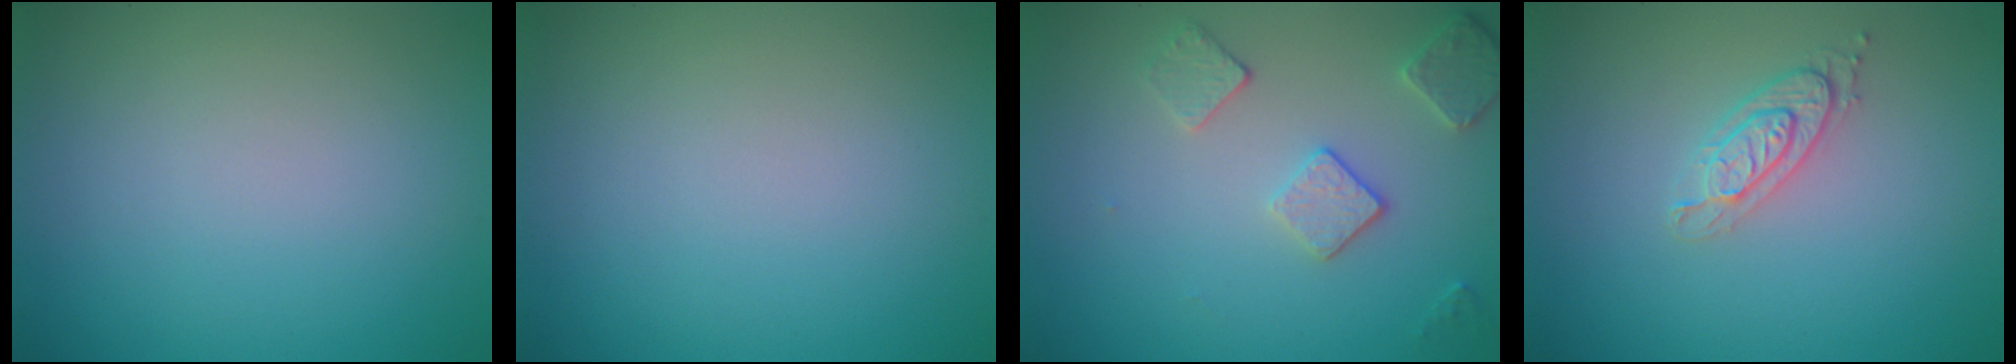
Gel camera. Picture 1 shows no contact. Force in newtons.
{"total": 0.0}
{"total": 2.6, "press": 2.5, "slide": 0.8}
{"total": 2.0, "press": 1.9, "slide": 0.4}